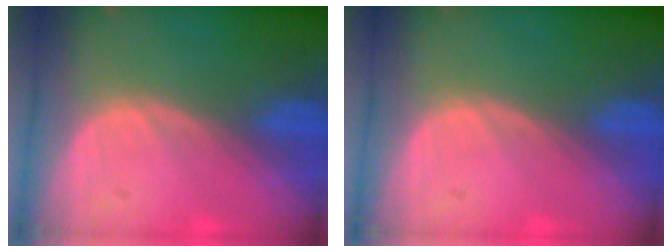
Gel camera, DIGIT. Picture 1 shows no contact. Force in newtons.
{"total": 0.0}